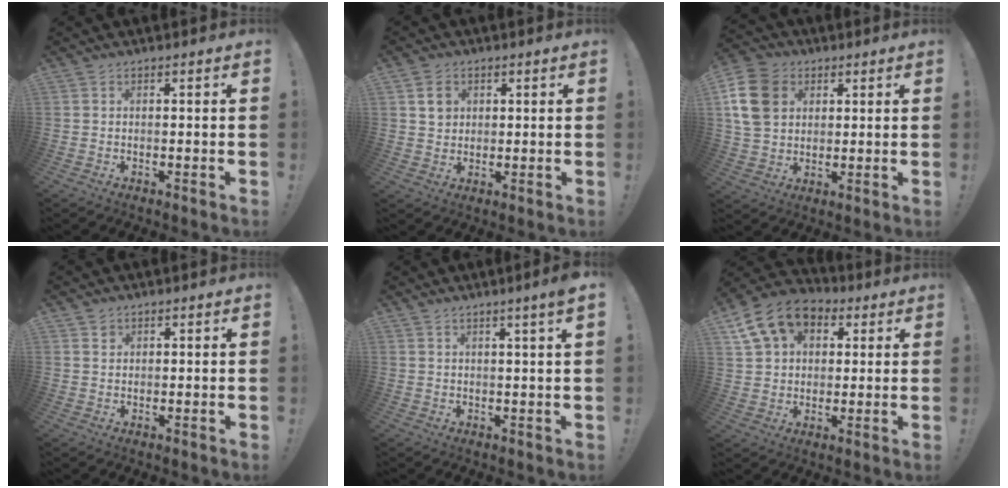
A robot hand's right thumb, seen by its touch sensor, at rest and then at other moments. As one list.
[{"total": 4.8, "force": [1.9, 4.1, 1.4], "torque": [-0.011, -0.002, 0.032]}, {"total": 13.5, "force": [4.1, 10.6, 7.3], "torque": [-0.122, -0.008, 0.085]}, {"total": 1.5, "force": [1.0, 1.1, 0.3], "torque": [0.001, -0.005, 0.018]}, {"total": 3.3, "force": [1.9, -0.6, 2.7], "torque": [-0.043, -0.010, 0.027]}, {"total": 14.2, "force": [6.5, 10.5, 7.0], "torque": [-0.116, -0.018, 0.129]}]